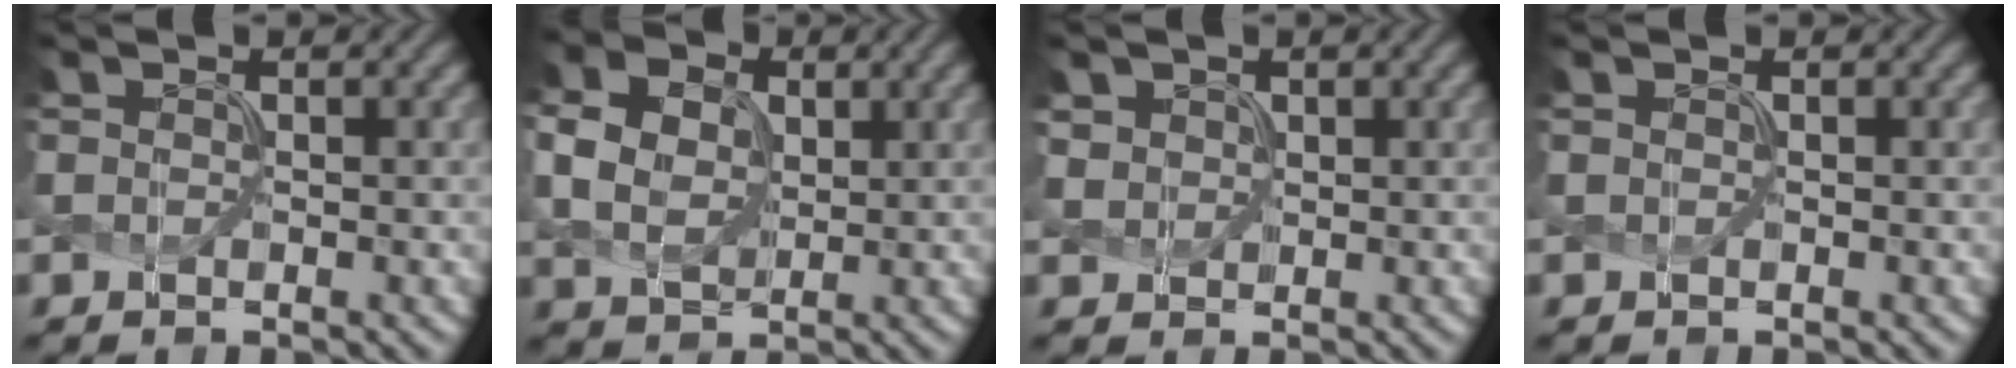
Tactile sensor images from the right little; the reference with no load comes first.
{"total": 4.9, "force": [1.0, 4.0, 2.7], "torque": [-0.088, 0.012, 0.027]}
{"total": 1.1, "force": [0.4, 0.9, -0.5], "torque": [-0.002, 0.000, 0.022]}
{"total": 0.9, "force": [-0.3, -0.3, -0.8], "torque": [0.012, 0.004, 0.002]}